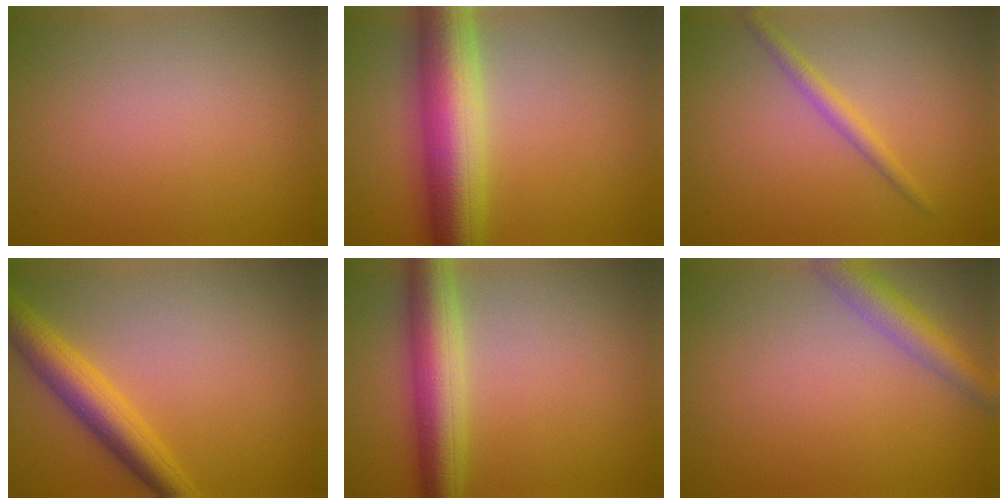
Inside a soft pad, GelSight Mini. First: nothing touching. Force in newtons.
{"total": 9.6, "press": 9.6, "slide": 0.1}
{"total": 1.7, "press": 1.7, "slide": 0.1}
{"total": 4.9, "press": 4.9, "slide": 0.2}
{"total": 6.1, "press": 6.1, "slide": 0.1}
{"total": 3.3, "press": 3.3, "slide": 0.1}